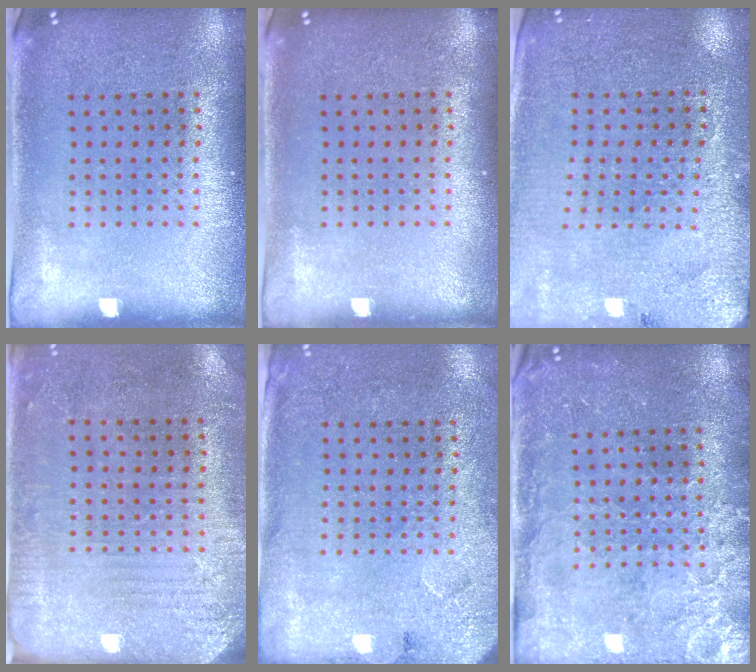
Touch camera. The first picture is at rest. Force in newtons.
{"total": 0.0}
{"total": 2.9, "press": 2.8, "slide": 0.4}
{"total": 2.8, "press": 2.4, "slide": 1.4}
{"total": 2.7, "press": 2.2, "slide": 1.6}
{"total": 3.3, "press": 3.1, "slide": 1.1}